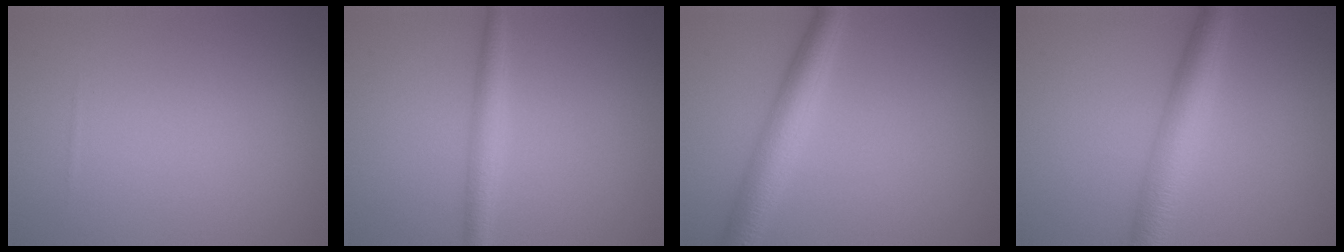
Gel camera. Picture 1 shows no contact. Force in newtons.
{"total": 2.5, "press": 2.5, "slide": 0.1}
{"total": 4.2, "press": 4.2, "slide": 0.1}
{"total": 4.9, "press": 4.9, "slide": 0.1}